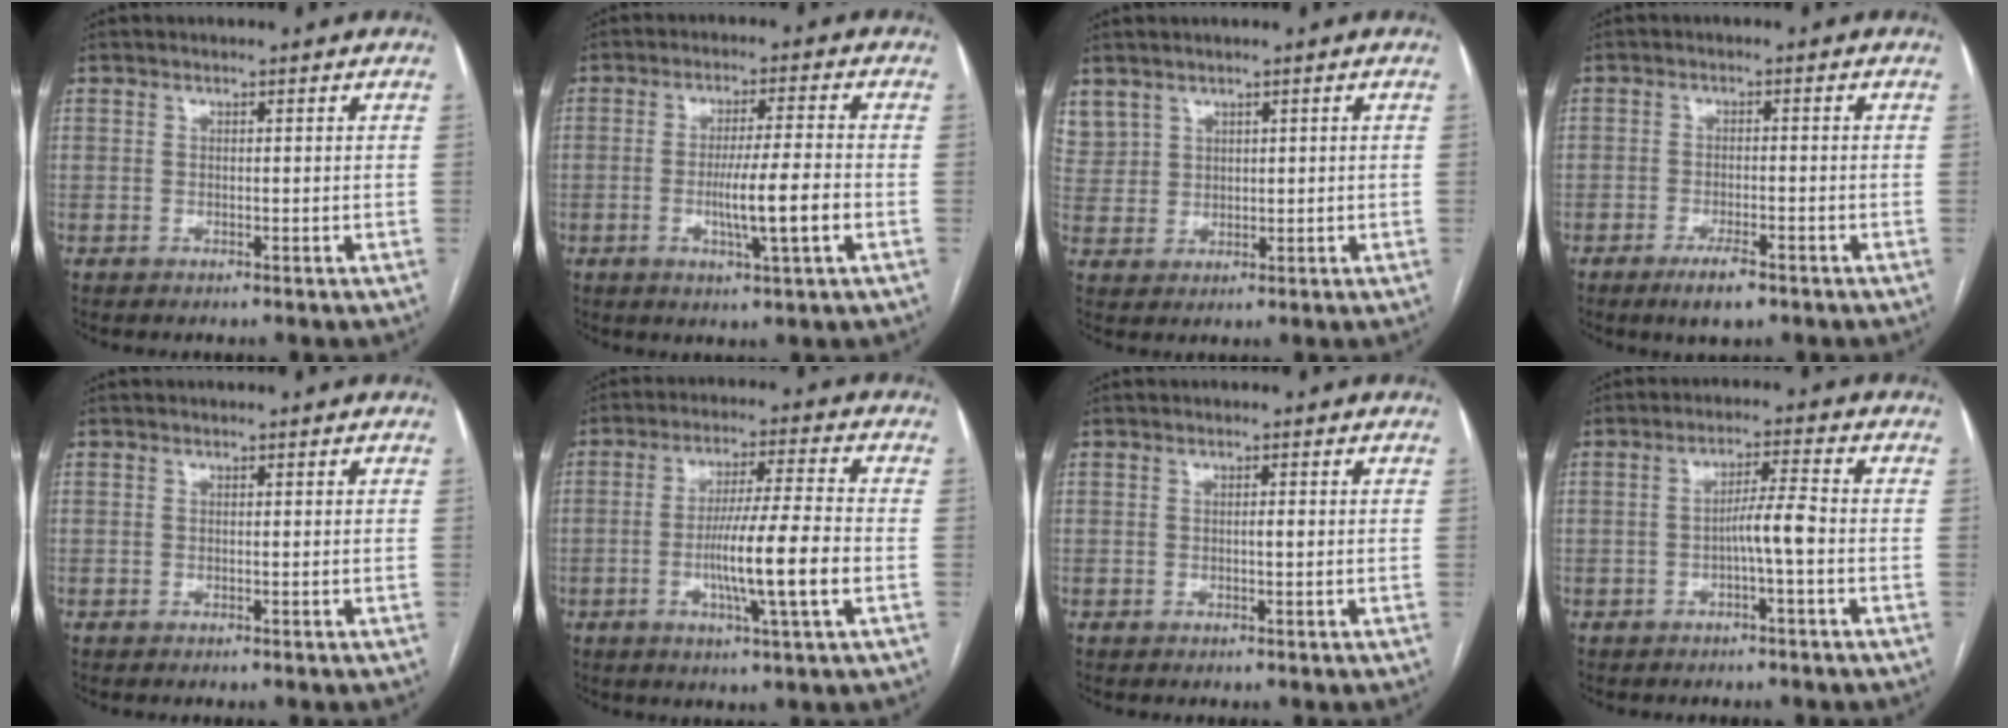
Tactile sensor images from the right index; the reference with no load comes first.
{"total": 8.1, "force": [-2.0, -0.3, 7.9], "torque": [-0.134, -0.009, -0.035]}
{"total": 5.8, "force": [3.9, 4.2, 1.0], "torque": [-0.027, 0.015, 0.091]}
{"total": 4.4, "force": [-2.8, 1.1, 3.1], "torque": [-0.058, -0.004, -0.044]}
{"total": 0.0}
{"total": 11.4, "force": [-2.6, -0.5, 11.0], "torque": [-0.197, -0.007, -0.051]}
{"total": 0.9, "force": [0.0, 0.1, 0.9], "torque": [-0.015, 0.000, 0.000]}
{"total": 4.4, "force": [-1.2, -0.2, 4.3], "torque": [-0.071, 0.007, -0.021]}